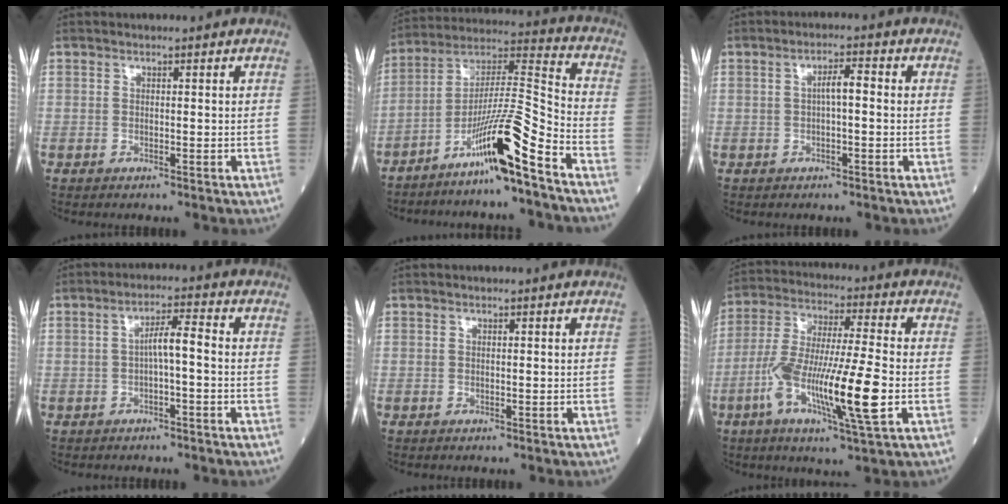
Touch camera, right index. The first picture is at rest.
{"total": 13.5, "force": [-8.6, -0.7, 10.4], "torque": [-0.194, 0.002, -0.155]}
{"total": 2.9, "force": [0.1, 0.5, 2.8], "torque": [-0.053, 0.005, 0.002]}
{"total": 4.0, "force": [-0.4, 0.4, 3.9], "torque": [-0.068, 0.011, -0.004]}
{"total": 0.0}
{"total": 15.6, "force": [-4.4, 0.9, 15.0], "torque": [-0.293, -0.009, -0.081]}